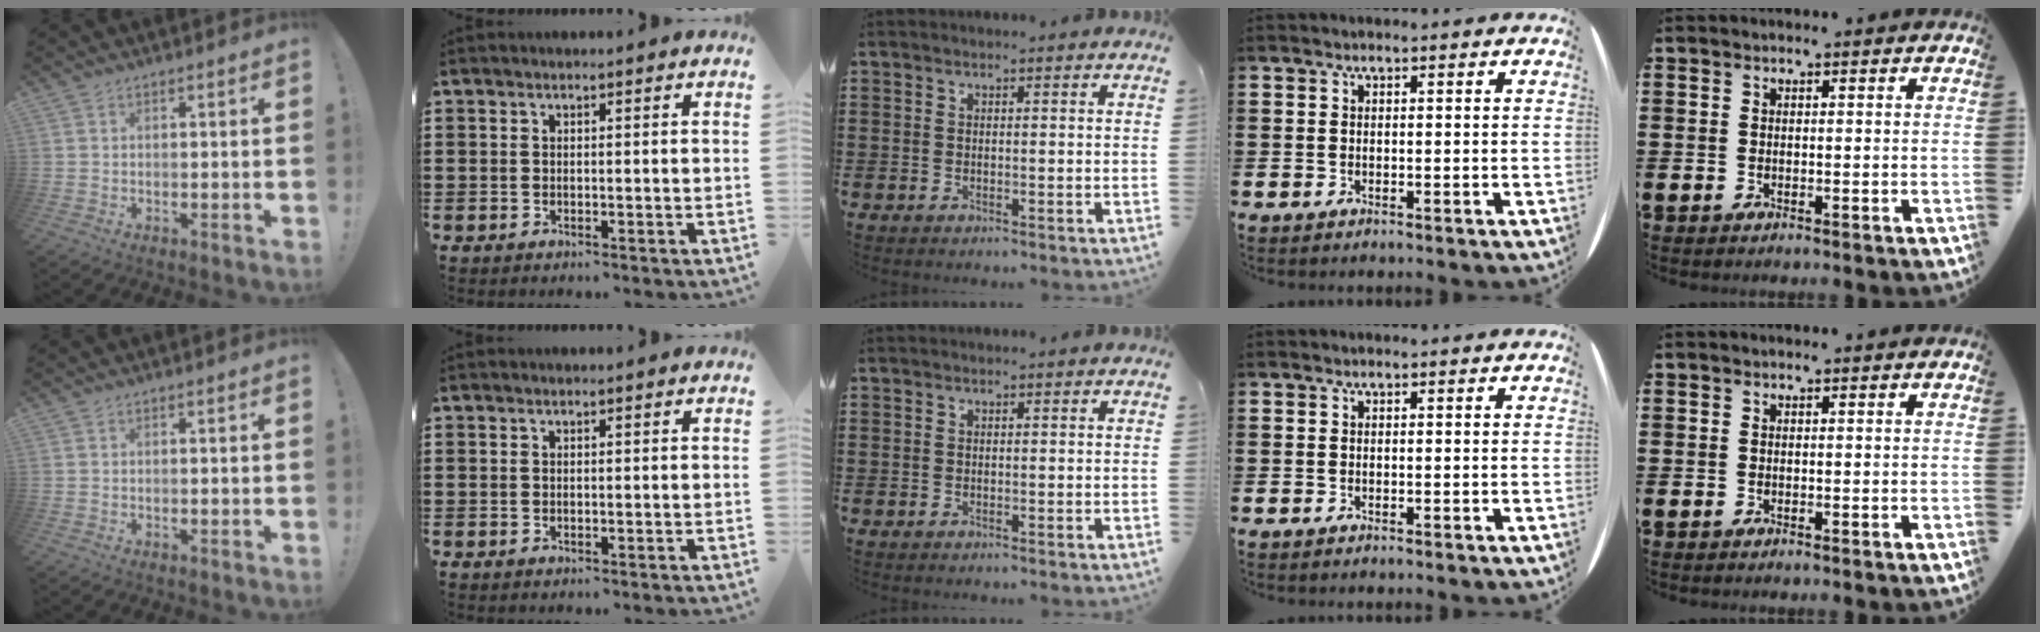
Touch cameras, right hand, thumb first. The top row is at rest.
{}